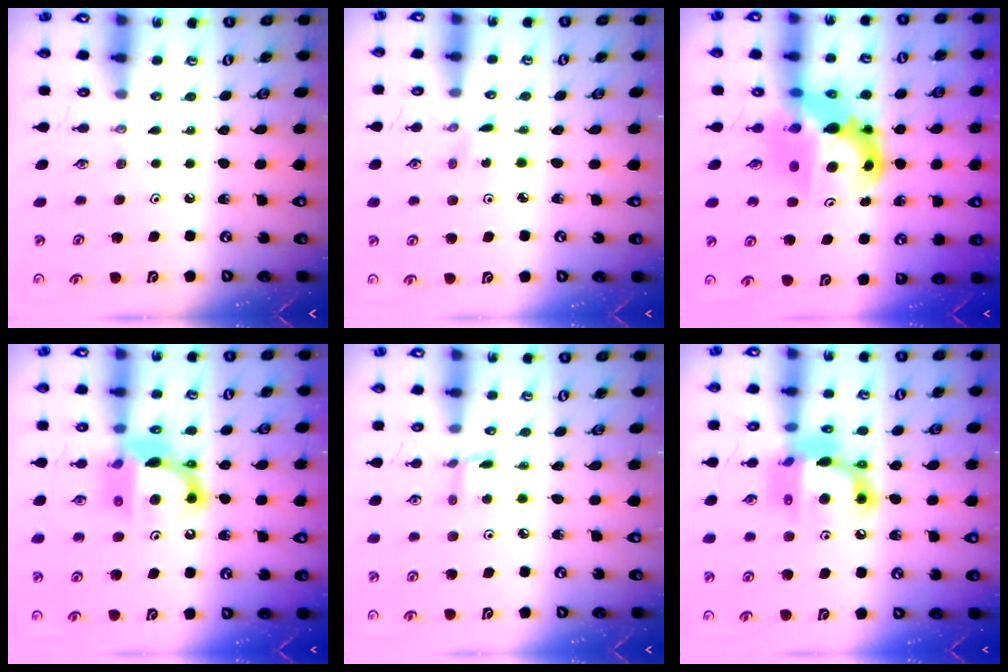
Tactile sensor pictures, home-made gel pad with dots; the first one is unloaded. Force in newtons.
{"total": 1.3, "press": 1.2, "slide": 0.1}
{"total": 11.0, "press": 11.0, "slide": 0.8}
{"total": 12.3, "press": 12.2, "slide": 1.5}
{"total": 2.8, "press": 2.7, "slide": 0.3}
{"total": 14.2, "press": 14.2, "slide": 1.2}